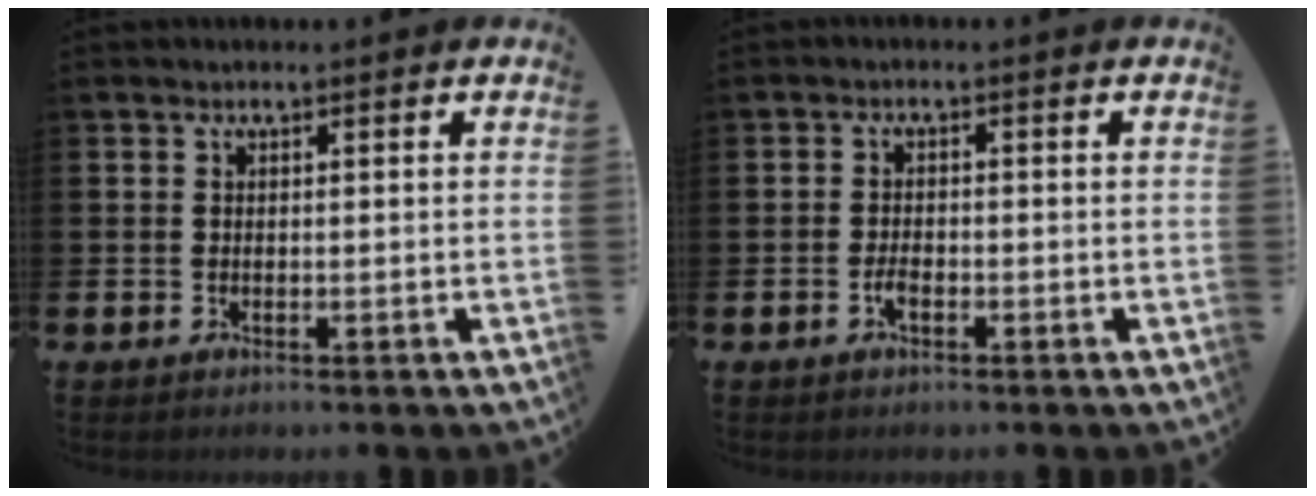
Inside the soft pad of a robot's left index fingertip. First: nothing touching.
{"total": 1.8, "force": [-0.9, 0.7, 1.4], "torque": [-0.030, 0.004, -0.016]}